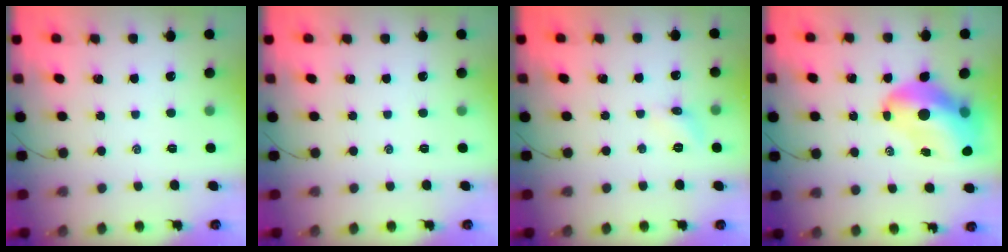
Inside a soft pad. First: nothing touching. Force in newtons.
{"total": 0.0}
{"total": 5.9, "press": 5.6, "slide": 1.8}
{"total": 14.2, "press": 13.7, "slide": 4.0}